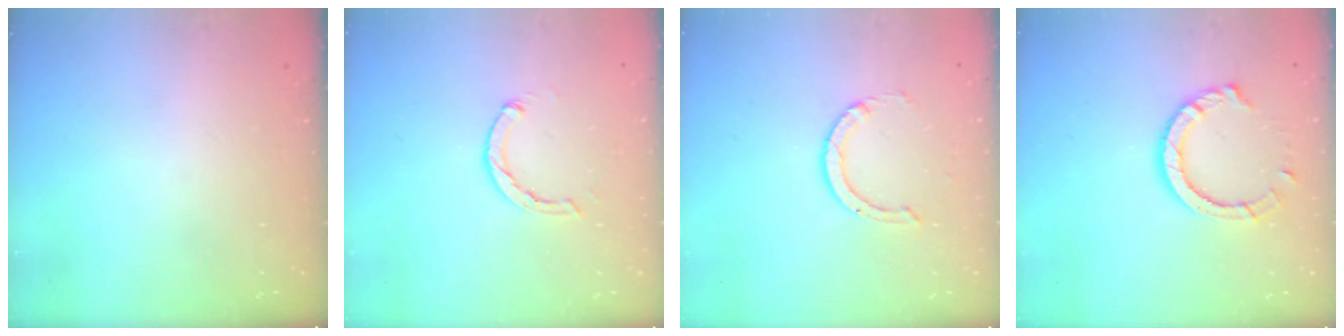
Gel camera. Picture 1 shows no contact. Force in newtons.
{"total": 2.1, "press": 2.1, "slide": 0.3}
{"total": 3.0, "press": 3.0, "slide": 0.3}
{"total": 8.8, "press": 8.7, "slide": 1.0}